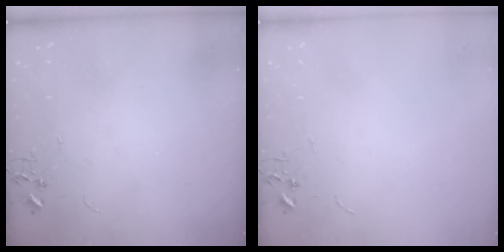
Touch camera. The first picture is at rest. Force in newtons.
{"total": 0.0}